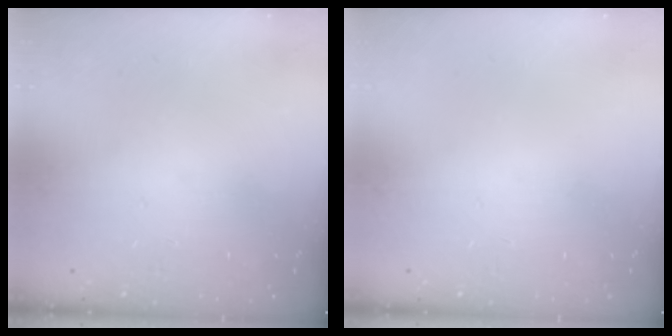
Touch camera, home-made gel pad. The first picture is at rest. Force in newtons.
{"total": 0.0}